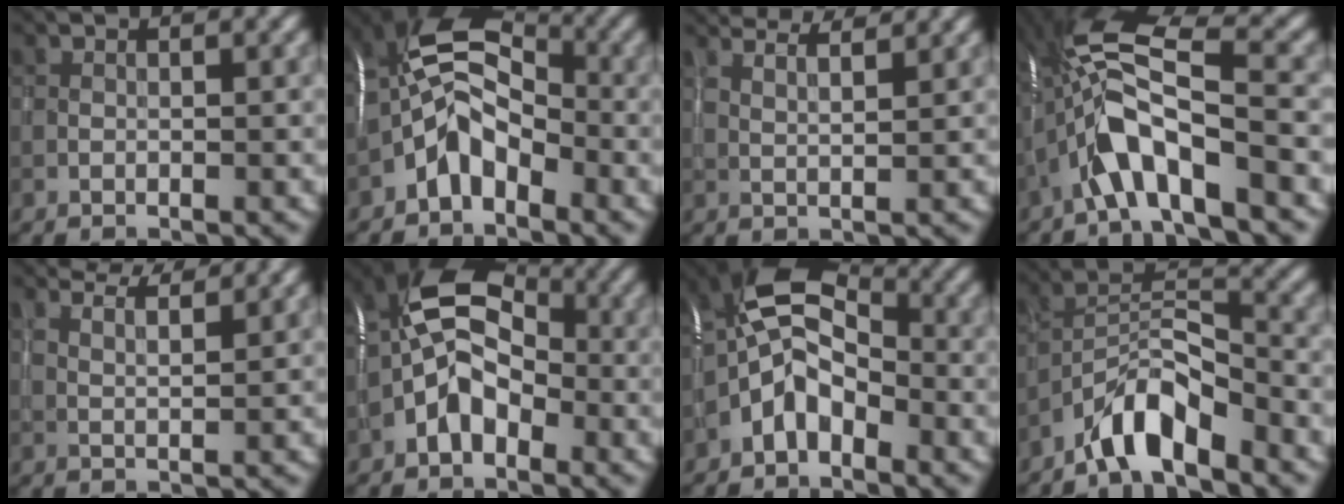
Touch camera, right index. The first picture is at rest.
{"total": 6.0, "force": [-2.2, 3.7, 4.1], "torque": [-0.077, 0.019, -0.054]}
{"total": 5.8, "force": [5.0, 1.5, 2.6], "torque": [-0.037, 0.029, 0.054]}
{"total": 9.4, "force": [-3.0, 2.6, 8.5], "torque": [-0.162, 0.021, -0.062]}
{"total": 5.2, "force": [4.6, 1.2, 2.1], "torque": [-0.033, 0.020, 0.053]}
{"total": 6.2, "force": [-1.4, 4.2, 4.4], "torque": [-0.079, 0.016, -0.041]}
{"total": 5.3, "force": [-1.8, 3.3, 3.8], "torque": [-0.074, 0.013, -0.045]}
{"total": 5.4, "force": [-4.0, 1.5, 3.3], "torque": [-0.058, 0.007, -0.080]}